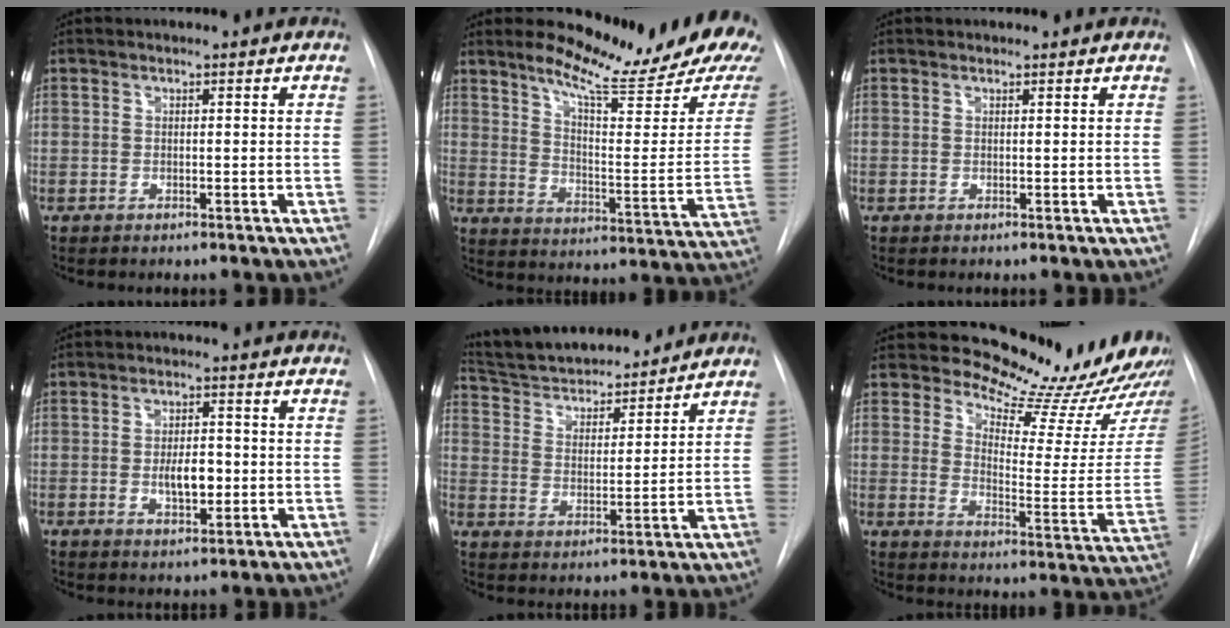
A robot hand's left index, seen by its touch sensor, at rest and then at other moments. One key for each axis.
{"total": 19.0, "fx": 16.3, "fy": 1.1, "fz": 9.8, "tx": -0.143, "ty": -0.089, "tz": 0.216}
{"total": 0.6, "fx": 0.6, "fy": 0.2, "fz": 0.0, "tx": -0.003, "ty": 0.001, "tz": 0.010}
{"total": 4.7, "fx": -0.6, "fy": 2.1, "fz": 4.1, "tx": -0.067, "ty": -0.001, "tz": -0.006}
{"total": 17.0, "fx": 15.6, "fy": 3.7, "fz": 5.8, "tx": -0.096, "ty": 0.015, "tz": 0.254}
{"total": 18.4, "fx": 17.0, "fy": 4.5, "fz": 5.5, "tx": -0.062, "ty": -0.088, "tz": 0.203}